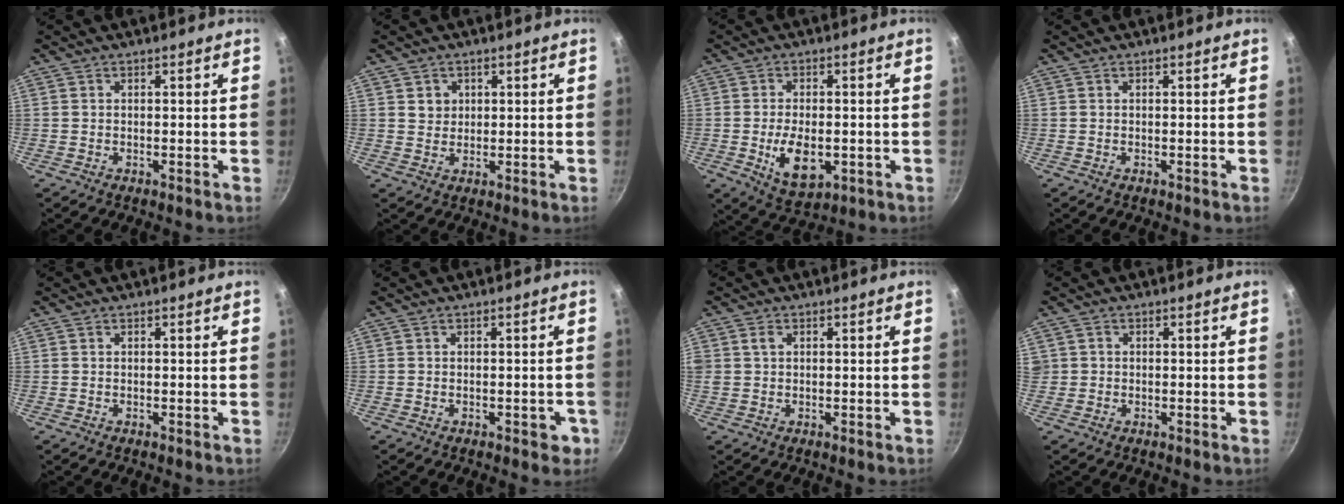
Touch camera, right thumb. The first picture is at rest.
{"total": 2.9, "force": [1.0, 2.6, 0.8], "torque": [0.004, 0.004, 0.017]}
{"total": 9.3, "force": [-1.9, 5.2, 7.5], "torque": [-0.117, -0.005, -0.020]}
{"total": 0.0}
{"total": 0.0}
{"total": 2.7, "force": [-1.0, 1.7, 1.8], "torque": [0.001, 0.015, -0.009]}
{"total": 1.9, "force": [0.6, 1.5, 1.0], "torque": [-0.011, 0.004, 0.010]}
{"total": 1.3, "force": [0.0, 1.3, 0.3], "torque": [0.002, 0.006, 0.000]}